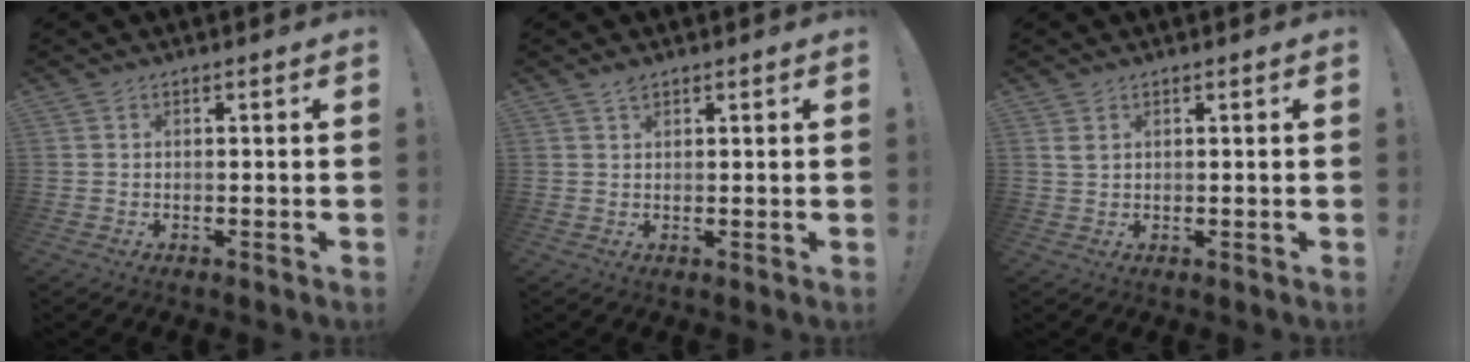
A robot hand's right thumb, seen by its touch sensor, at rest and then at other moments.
{"total": 1.4, "force": [1.1, 0.5, 0.6], "torque": [-0.004, -0.005, 0.020]}
{"total": 1.7, "force": [0.8, 0.9, 1.2], "torque": [-0.023, 0.002, 0.015]}